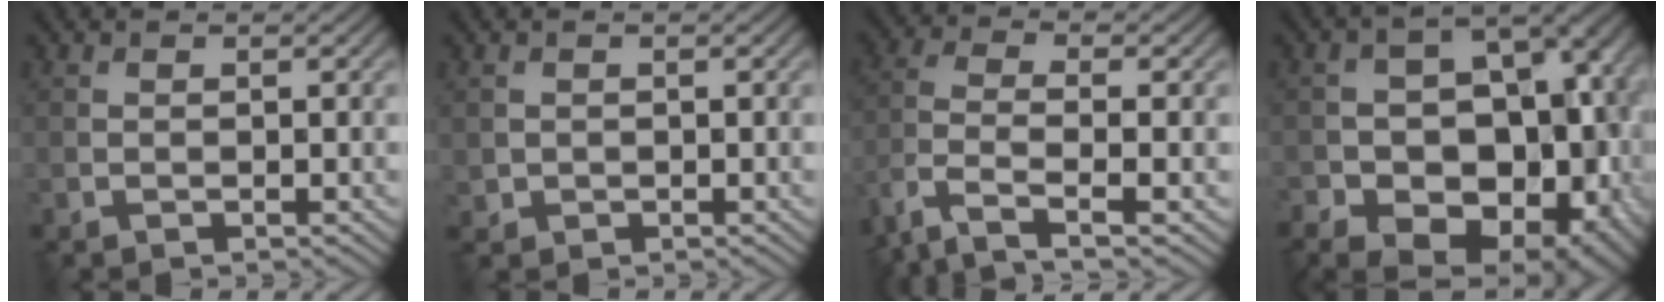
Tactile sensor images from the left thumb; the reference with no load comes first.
{"total": 1.1, "force": [0.1, 1.0, 0.1], "torque": [-0.004, -0.007, 0.002]}
{"total": 7.1, "force": [-4.6, 2.0, 5.0], "torque": [-0.109, -0.004, -0.104]}
{"total": 17.6, "force": [-7.4, 11.6, 11.0], "torque": [-0.162, -0.018, -0.093]}